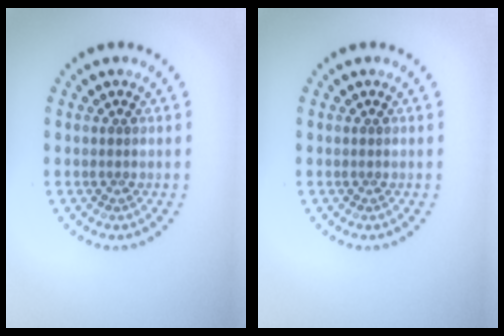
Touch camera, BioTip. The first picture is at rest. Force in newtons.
{"total": 0.0}